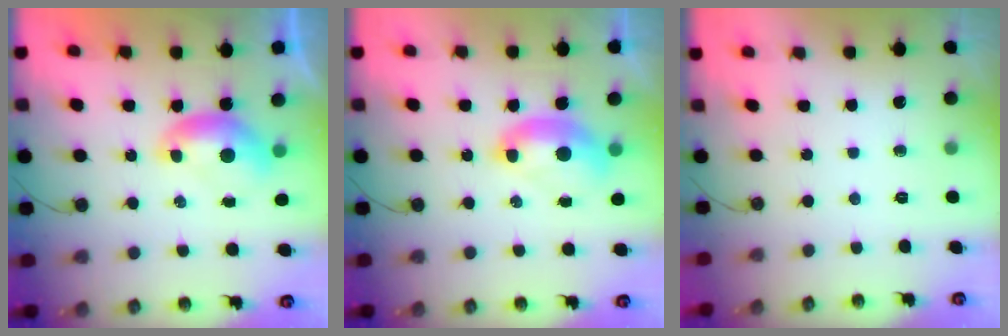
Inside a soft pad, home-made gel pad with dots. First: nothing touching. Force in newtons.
{"total": 2.5, "press": 2.5, "slide": 0.6}
{"total": 0.0}